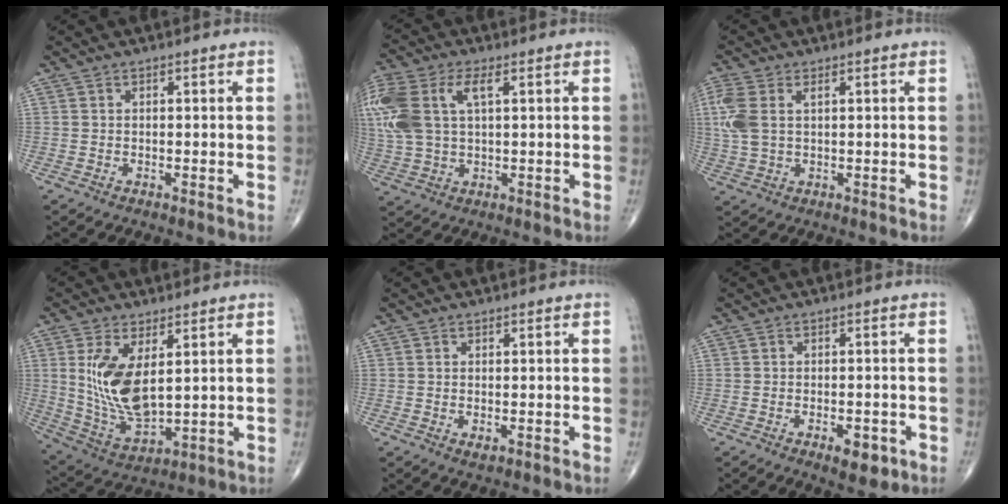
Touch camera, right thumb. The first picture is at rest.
{"total": 17.1, "force": [4.9, 9.4, 13.4], "torque": [-0.350, 0.023, 0.092]}
{"total": 7.0, "force": [1.8, 3.8, 5.5], "torque": [-0.158, 0.013, 0.040]}
{"total": 13.1, "force": [2.9, 6.3, 11.1], "torque": [-0.208, -0.024, 0.074]}
{"total": 1.2, "force": [-0.3, 0.5, 1.0], "torque": [-0.017, -0.002, -0.002]}
{"total": 4.7, "force": [-2.1, 2.1, 3.6], "torque": [-0.042, 0.005, -0.022]}